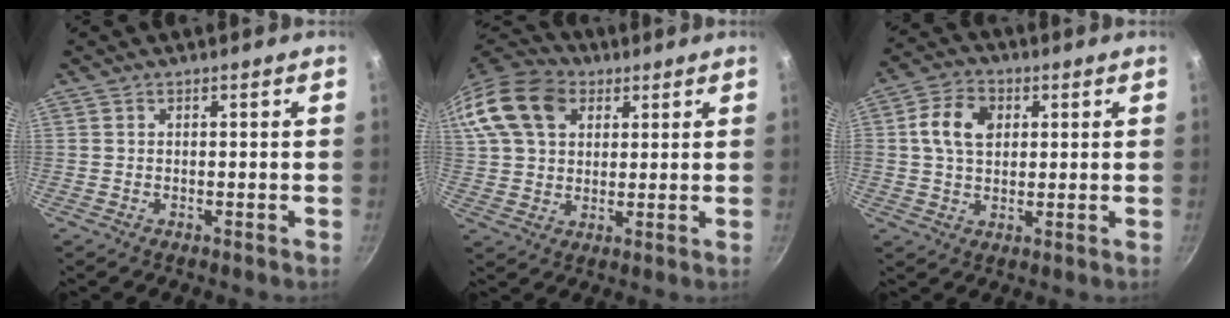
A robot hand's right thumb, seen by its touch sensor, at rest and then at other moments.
{"total": 18.9, "force": [7.1, 13.6, 11.0], "torque": [-0.227, 0.023, 0.121]}
{"total": 8.5, "force": [1.9, 6.1, 5.5], "torque": [-0.087, 0.008, 0.026]}